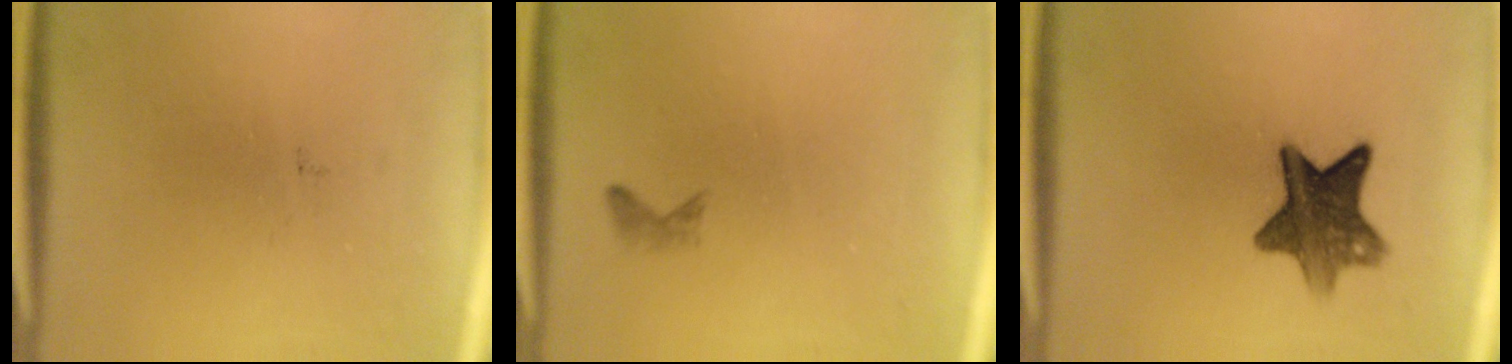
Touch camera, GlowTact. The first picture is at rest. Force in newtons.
{"total": 0.7}
{"total": 9.1}